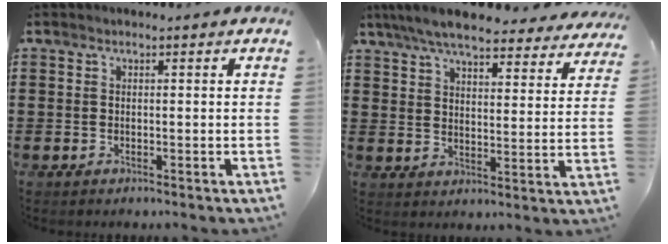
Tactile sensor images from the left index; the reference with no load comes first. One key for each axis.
{"total": 7.5, "fx": 6.8, "fy": 0.8, "fz": 3.0, "tx": -0.085, "ty": -0.031, "tz": 0.121}